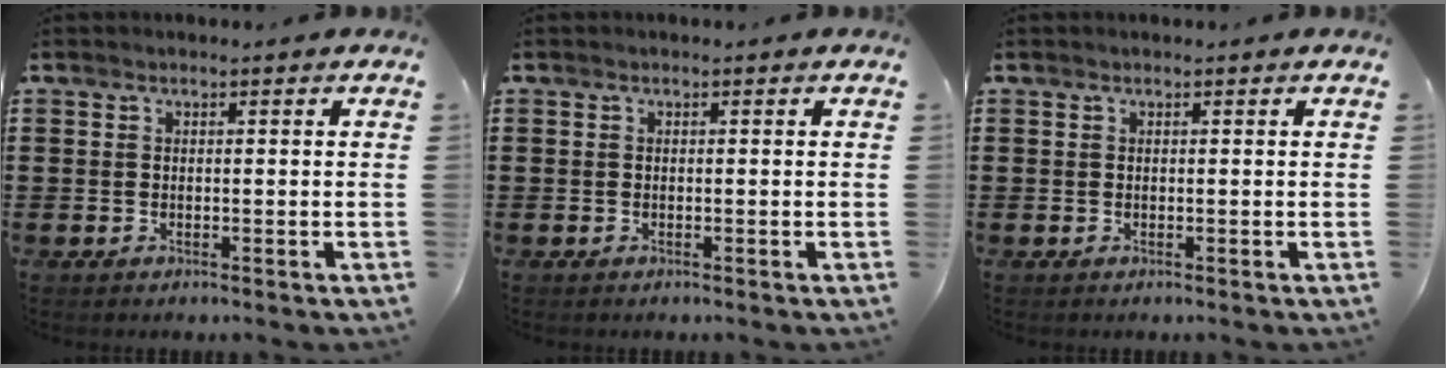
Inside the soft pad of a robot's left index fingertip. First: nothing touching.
{"total": 0.0}
{"total": 0.0}